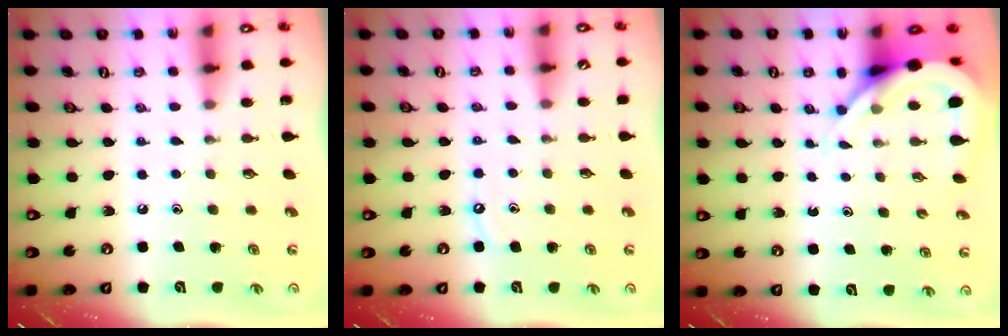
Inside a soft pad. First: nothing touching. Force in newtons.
{"total": 5.2, "press": 5.1, "slide": 0.6}
{"total": 7.0, "press": 6.9, "slide": 0.6}